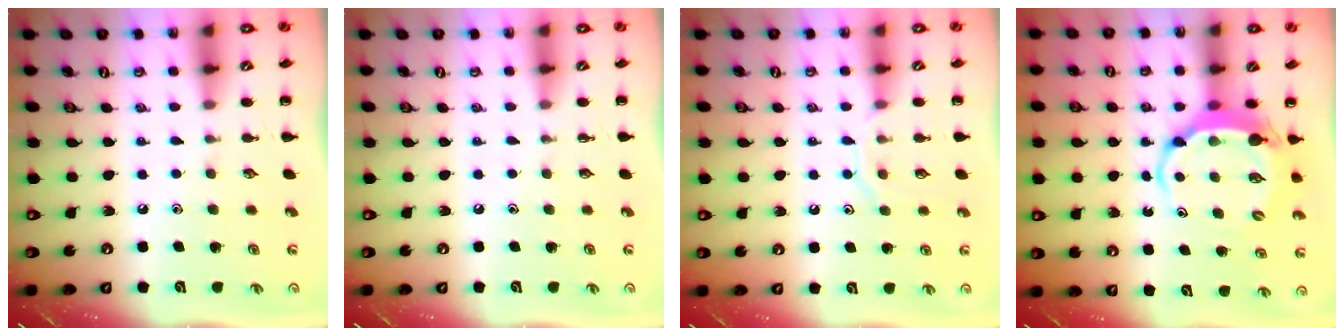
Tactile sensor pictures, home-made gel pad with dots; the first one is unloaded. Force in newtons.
{"total": 0.0}
{"total": 7.6, "press": 7.6, "slide": 0.7}
{"total": 5.7, "press": 5.7, "slide": 0.9}